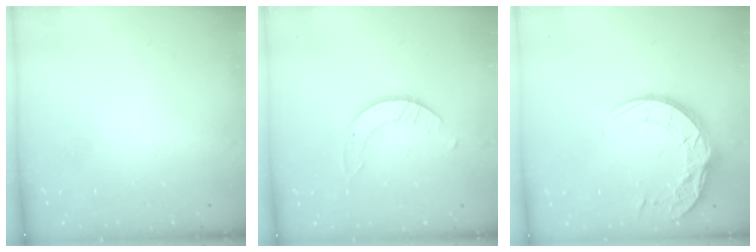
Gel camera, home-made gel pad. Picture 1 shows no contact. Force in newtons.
{"total": 3.0, "press": 3.0, "slide": 0.2}
{"total": 13.7, "press": 13.6, "slide": 1.1}